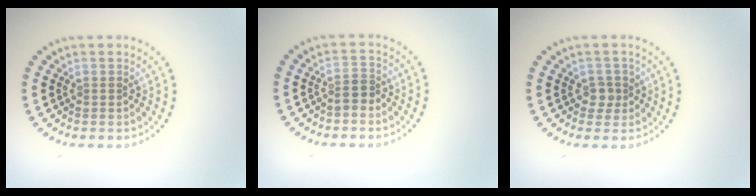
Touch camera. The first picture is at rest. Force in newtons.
{"total": 1.2, "press": 0.9, "slide": 0.7}
{"total": 1.5, "press": 1.2, "slide": 0.9}